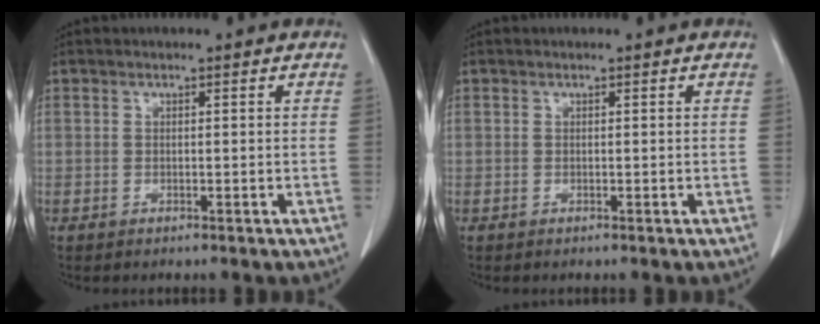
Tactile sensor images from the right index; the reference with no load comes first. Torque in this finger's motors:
{"motor_torque": [-0.24, 0.12, -0.04, -0.01]}